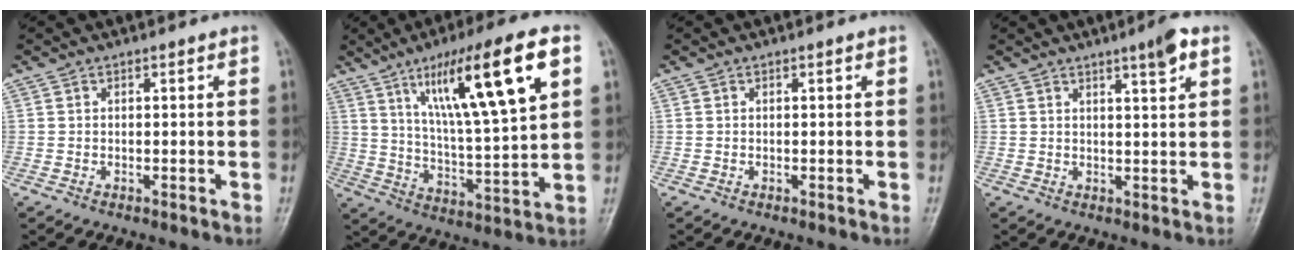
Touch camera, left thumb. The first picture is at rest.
{"total": 20.6, "force": [8.8, 3.9, 18.2], "torque": [-0.286, -0.018, 0.149]}
{"total": 0.0}
{"total": 4.4, "force": [2.4, 0.6, 3.6], "torque": [-0.053, -0.008, 0.037]}